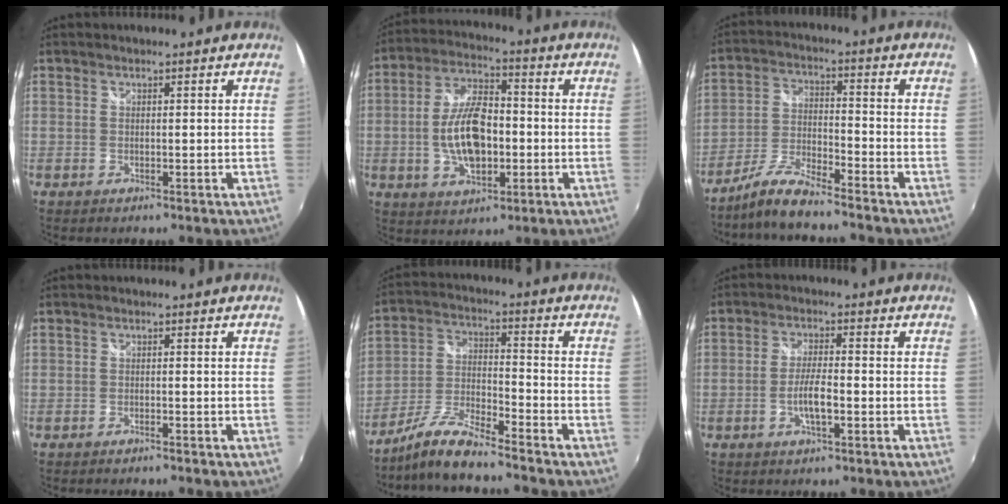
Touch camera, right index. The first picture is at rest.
{"total": 12.6, "force": [-2.1, 6.6, 10.6], "torque": [-0.209, 0.007, -0.034]}
{"total": 7.7, "force": [-6.8, 0.5, 3.6], "torque": [-0.076, 0.006, -0.133]}
{"total": 1.6, "force": [-1.4, 0.4, 0.5], "torque": [-0.020, -0.004, -0.025]}
{"total": 9.5, "force": [-8.5, 0.4, 4.2], "torque": [-0.093, 0.008, -0.167]}
{"total": 4.7, "force": [-1.7, 0.9, 4.3], "torque": [-0.087, 0.001, -0.031]}